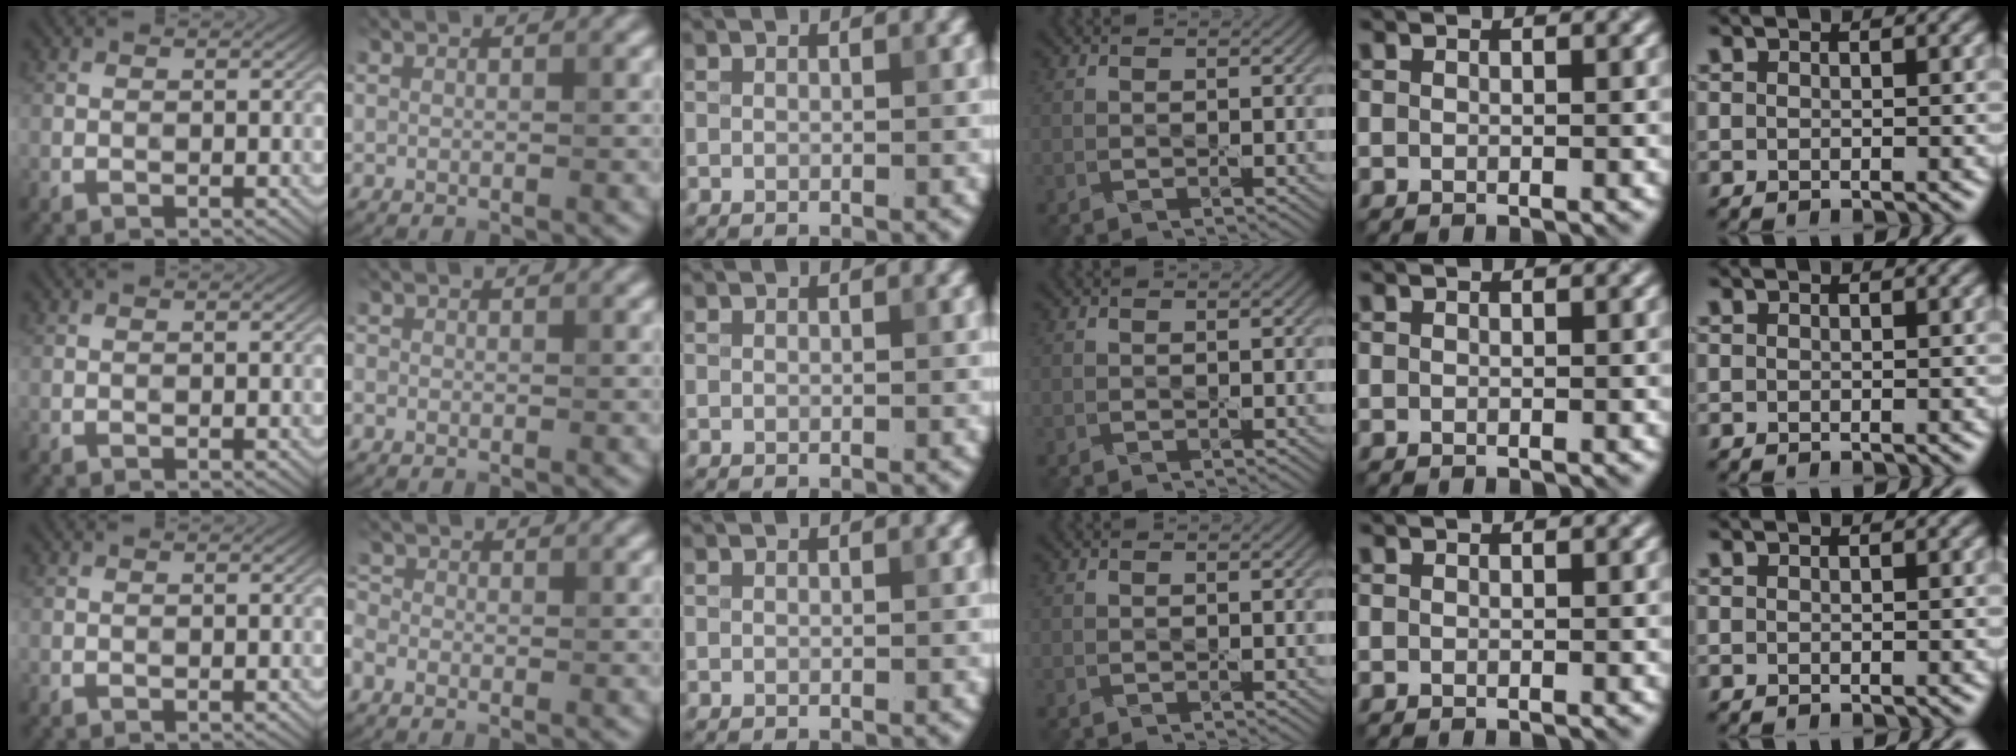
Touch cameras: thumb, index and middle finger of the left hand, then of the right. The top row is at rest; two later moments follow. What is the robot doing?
{"motion": "press", "object": "calculator"}